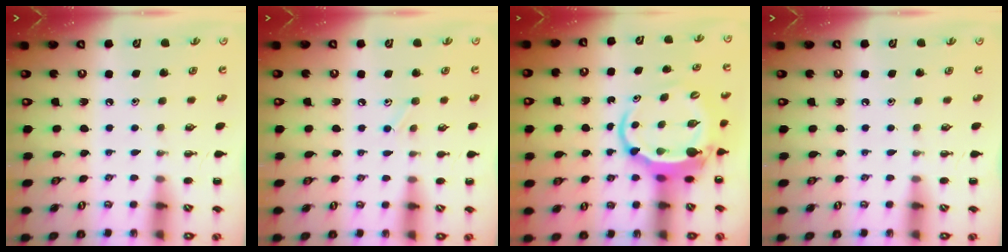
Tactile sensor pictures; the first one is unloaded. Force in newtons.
{"total": 6.6, "press": 6.2, "slide": 2.3}
{"total": 6.8, "press": 6.7, "slide": 1.1}
{"total": 0.0}